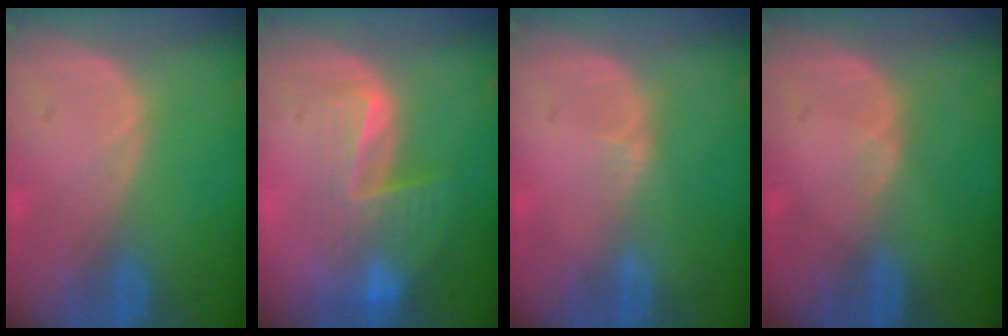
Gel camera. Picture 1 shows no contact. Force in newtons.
{"total": 8.1, "press": 7.0, "slide": 4.0}
{"total": 0.8, "press": 0.8, "slide": 0.4}
{"total": 1.1, "press": 0.8, "slide": 0.8}